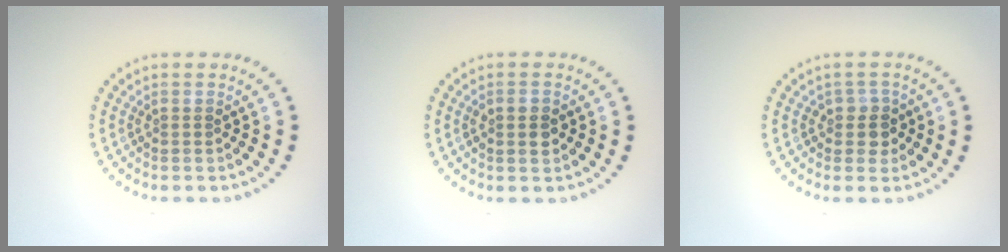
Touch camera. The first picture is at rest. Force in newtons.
{"total": 1.7, "press": 1.7, "slide": 0.1}
{"total": 1.9, "press": 1.7, "slide": 0.9}